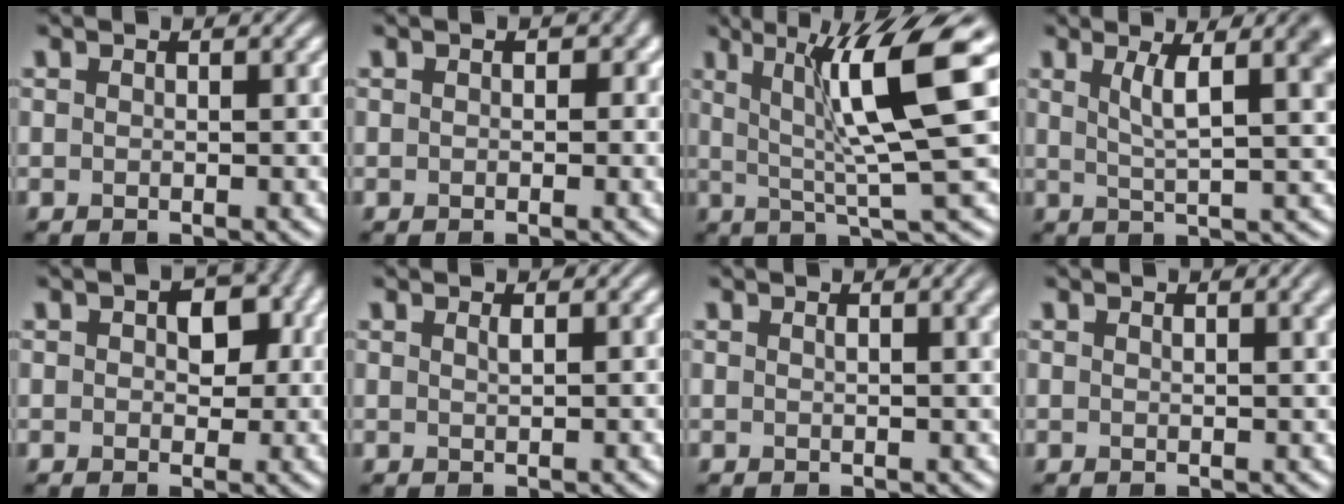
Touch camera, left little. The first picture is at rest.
{"total": 0.8, "force": [0.0, 0.7, 0.4], "torque": [-0.003, -0.004, -0.003]}
{"total": 9.6, "force": [2.5, 1.5, 9.2], "torque": [-0.134, 0.001, 0.043]}
{"total": 6.6, "force": [2.4, 2.0, 5.8], "torque": [-0.084, 0.003, 0.039]}
{"total": 3.8, "force": [0.8, 2.5, 2.8], "torque": [-0.029, 0.001, 0.008]}
{"total": 0.6, "force": [0.3, 0.1, 0.5], "torque": [-0.005, 0.001, 0.005]}
{"total": 3.2, "force": [1.4, 1.3, 2.6], "torque": [-0.015, 0.007, 0.012]}
{"total": 2.5, "force": [1.2, 0.9, 2.0], "torque": [-0.013, 0.005, 0.017]}